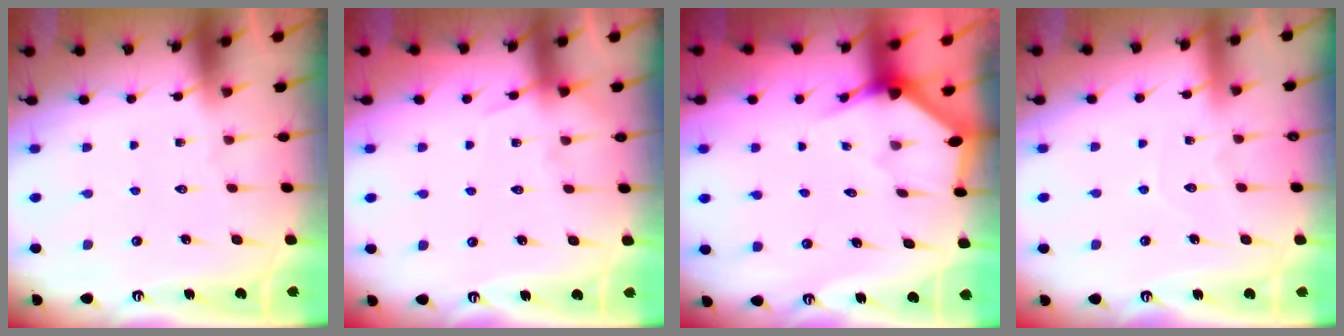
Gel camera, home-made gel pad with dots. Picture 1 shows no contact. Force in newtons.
{"total": 4.9, "press": 4.9, "slide": 0.6}
{"total": 2.6, "press": 2.6, "slide": 0.1}
{"total": 4.4, "press": 4.3, "slide": 0.5}